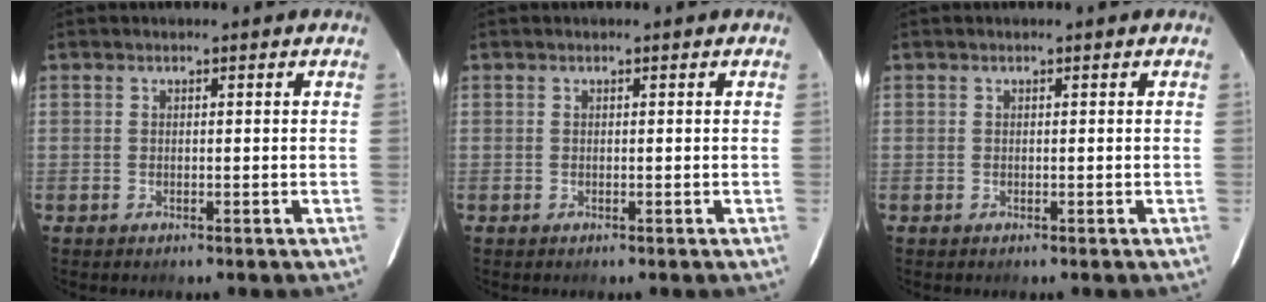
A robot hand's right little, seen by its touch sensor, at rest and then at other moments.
{"total": 0.0}
{"total": 0.0}